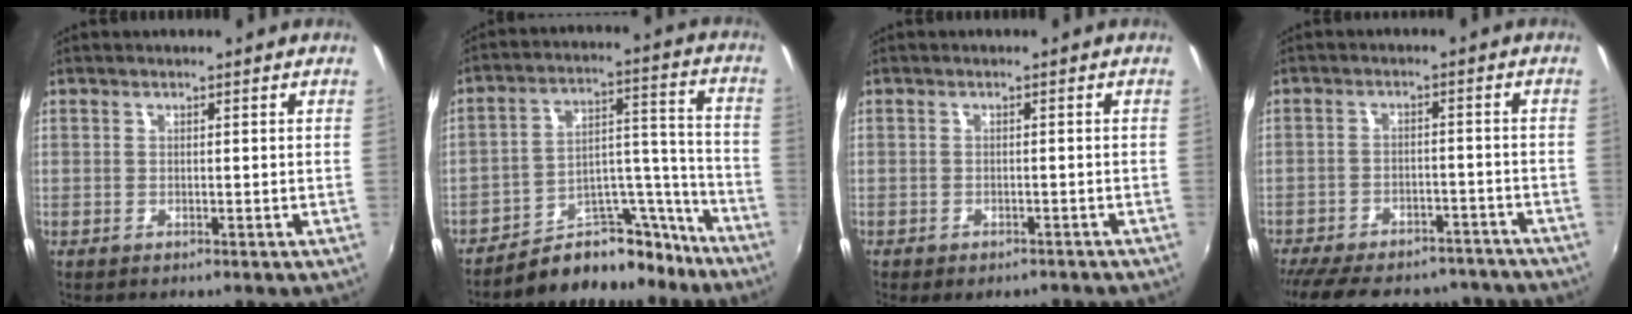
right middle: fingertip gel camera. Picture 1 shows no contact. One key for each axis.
{"total": 13.6, "fx": -12.1, "fy": 5.5, "fz": 3.1, "tx": -0.028, "ty": 0.068, "tz": -0.175}
{"total": 5.3, "fx": -4.2, "fy": 2.1, "fz": 2.4, "tx": -0.053, "ty": -0.024, "tz": -0.054}
{"total": 21.7, "fx": -18.2, "fy": 8.3, "fz": 8.4, "tx": -0.187, "ty": 0.003, "tz": -0.237}